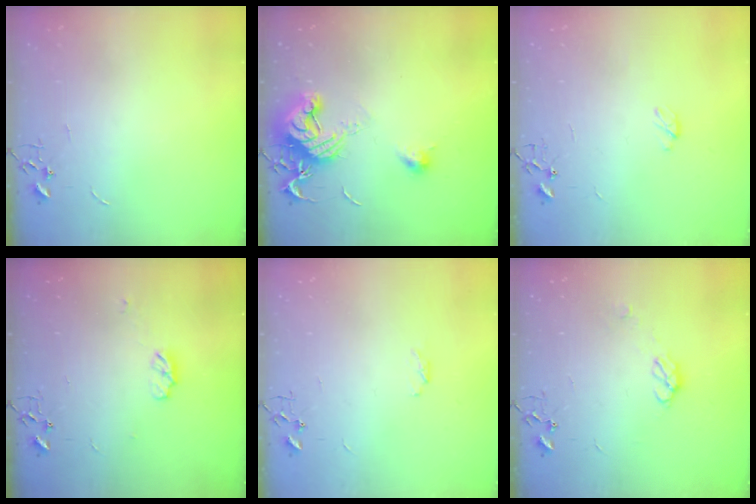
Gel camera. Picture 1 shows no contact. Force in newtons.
{"total": 14.7, "press": 14.7, "slide": 0.7}
{"total": 3.3, "press": 3.3, "slide": 0.5}
{"total": 5.0, "press": 5.0, "slide": 0.6}
{"total": 3.5, "press": 3.4, "slide": 1.0}
{"total": 5.8, "press": 5.8, "slide": 0.5}